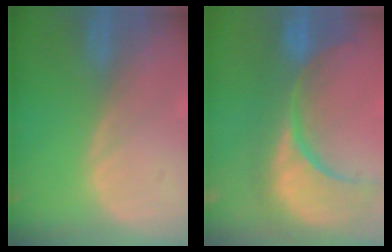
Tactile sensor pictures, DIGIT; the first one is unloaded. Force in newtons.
{"total": 14.0, "press": 12.0, "slide": 7.3}